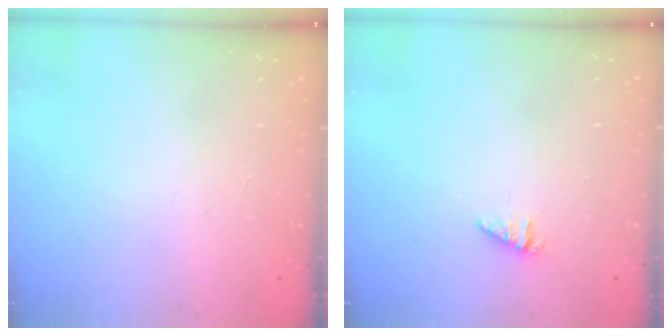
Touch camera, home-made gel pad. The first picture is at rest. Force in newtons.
{"total": 1.2, "press": 1.2, "slide": 0.2}